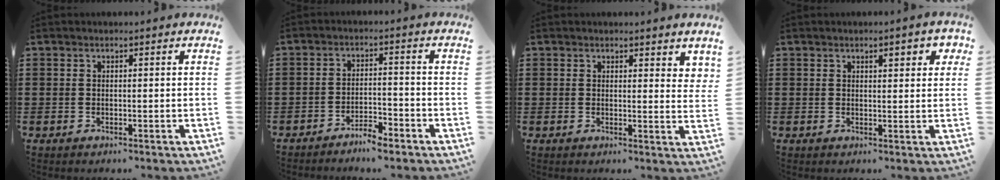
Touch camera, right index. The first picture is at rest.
{"total": 4.1, "force": [-3.9, 0.5, 1.2], "torque": [-0.024, 0.009, -0.079]}
{"total": 1.6, "force": [1.5, 0.5, 0.3], "torque": [-0.001, 0.001, 0.029]}
{"total": 2.5, "force": [1.3, 0.8, 2.0], "torque": [-0.026, 0.000, 0.017]}